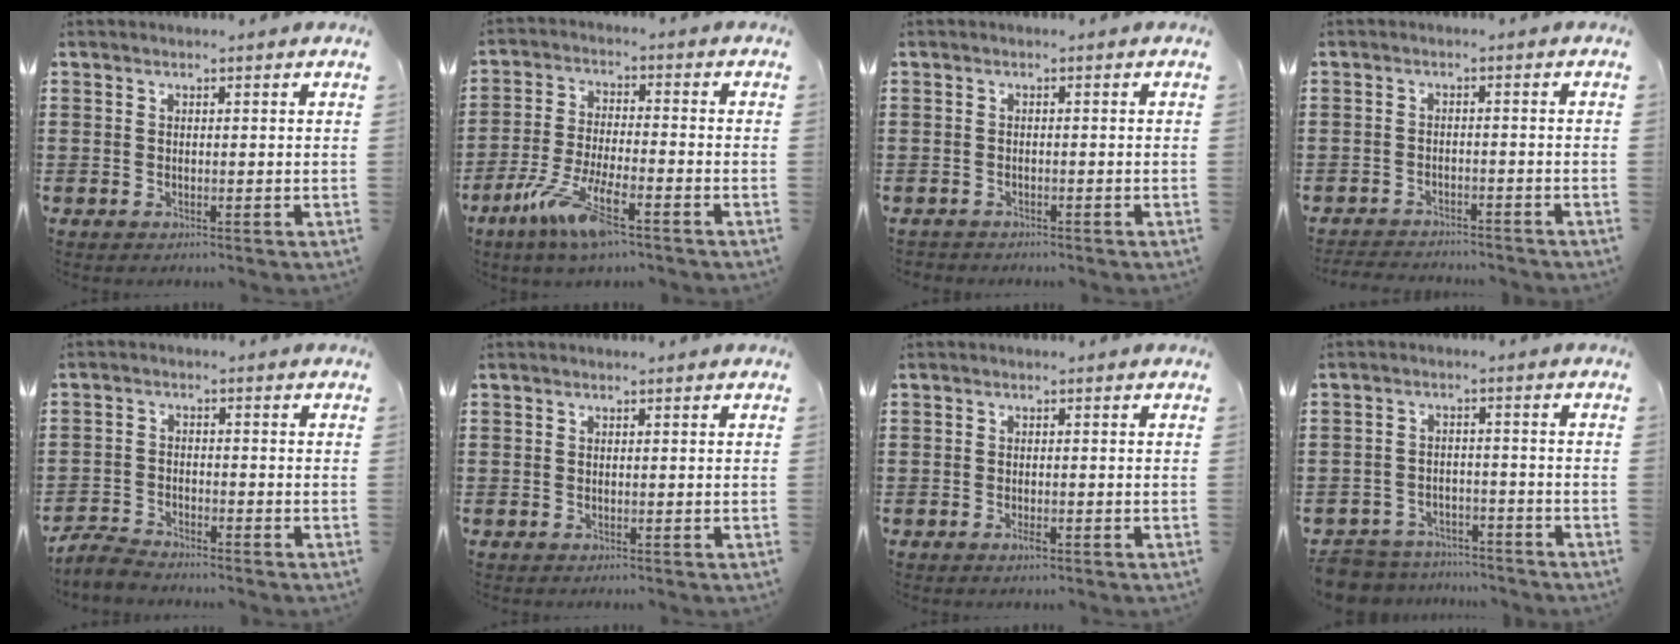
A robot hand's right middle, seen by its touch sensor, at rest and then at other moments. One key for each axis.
{"total": 9.6, "fx": -5.7, "fy": 1.7, "fz": 7.5, "tx": -0.163, "ty": -0.012, "tz": -0.107}
{"total": 0.7, "fx": -0.7, "fy": 0.0, "fz": 0.0, "tx": -0.003, "ty": -0.001, "tz": -0.015}
{"total": 2.5, "fx": -2.5, "fy": 0.1, "fz": 0.0, "tx": -0.008, "ty": -0.003, "tz": -0.052}
{"total": 3.3, "fx": -3.2, "fy": 0.4, "fz": 0.5, "tx": -0.028, "ty": -0.002, "tz": -0.072}
{"total": 0.0}
{"total": 1.3, "fx": -0.7, "fy": 0.4, "fz": 1.1, "tx": -0.022, "ty": -0.003, "tz": -0.012}
{"total": 5.3, "fx": -5.2, "fy": 0.9, "fz": 0.0, "tx": -0.014, "ty": 0.007, "tz": -0.111}